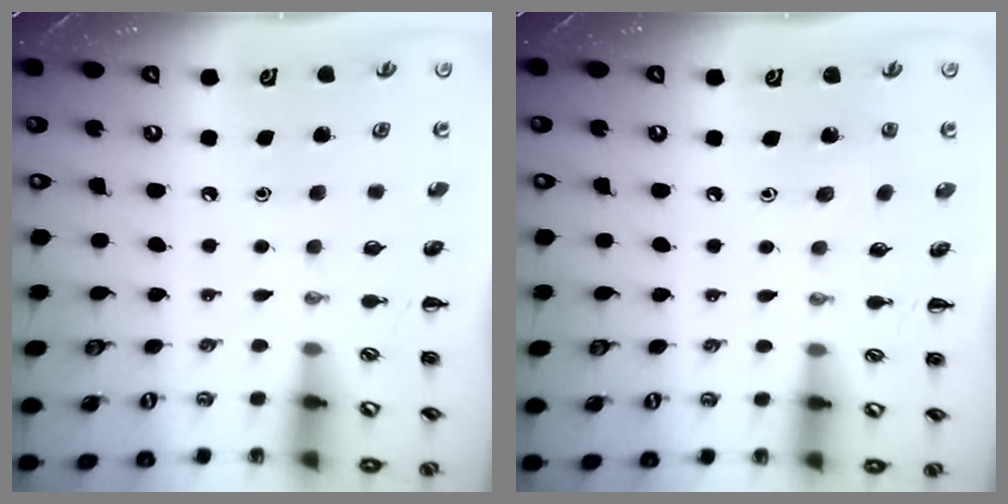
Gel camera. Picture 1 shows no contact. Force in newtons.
{"total": 3.8, "press": 3.7, "slide": 1.0}